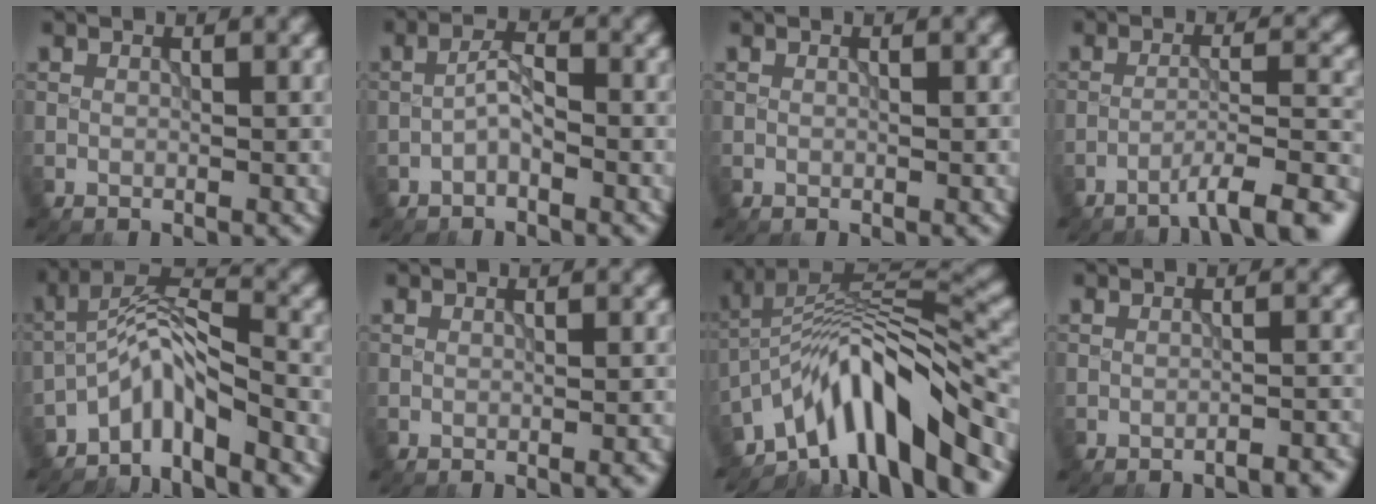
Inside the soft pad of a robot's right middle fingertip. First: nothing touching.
{"total": 1.6, "force": [-0.8, 0.5, 1.3], "torque": [-0.028, 0.008, -0.021]}
{"total": 0.0}
{"total": 5.9, "force": [-4.2, 0.9, 4.1], "torque": [-0.059, 0.007, -0.064]}
{"total": 4.7, "force": [-3.4, 1.3, 3.0], "torque": [-0.049, 0.009, -0.073]}
{"total": 0.7, "force": [-0.3, 0.2, 0.6], "torque": [-0.007, -0.001, -0.006]}
{"total": 12.2, "force": [-7.1, 3.9, 9.1], "torque": [-0.141, 0.018, -0.129]}
{"total": 2.1, "force": [-1.7, 0.5, 1.1], "torque": [-0.008, 0.005, -0.025]}